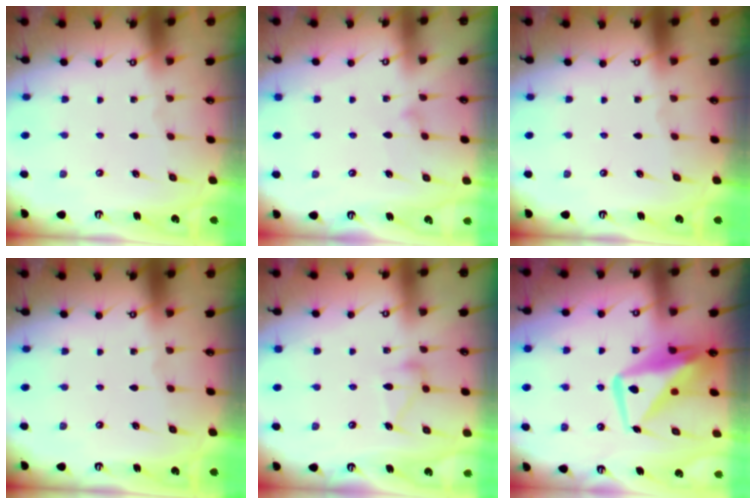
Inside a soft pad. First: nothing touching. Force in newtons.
{"total": 6.4, "press": 6.3, "slide": 0.4}
{"total": 0.0}
{"total": 0.0}
{"total": 12.1, "press": 12.1, "slide": 0.6}
{"total": 12.9, "press": 12.8, "slide": 1.5}